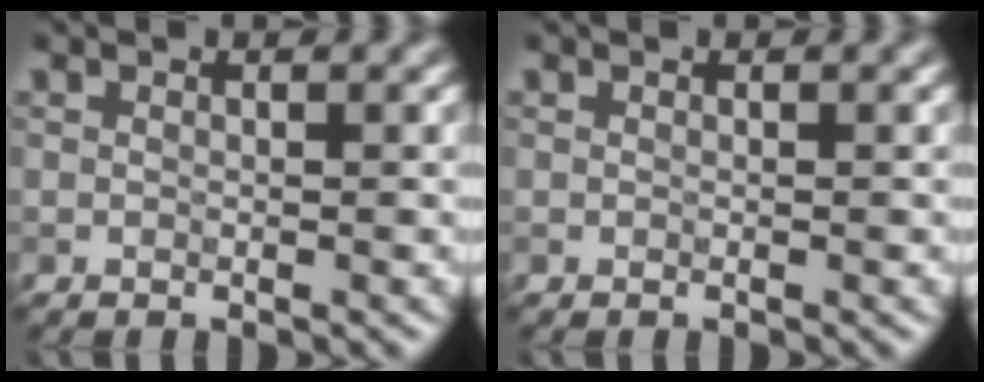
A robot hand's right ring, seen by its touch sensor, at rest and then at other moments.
{"total": 0.0}